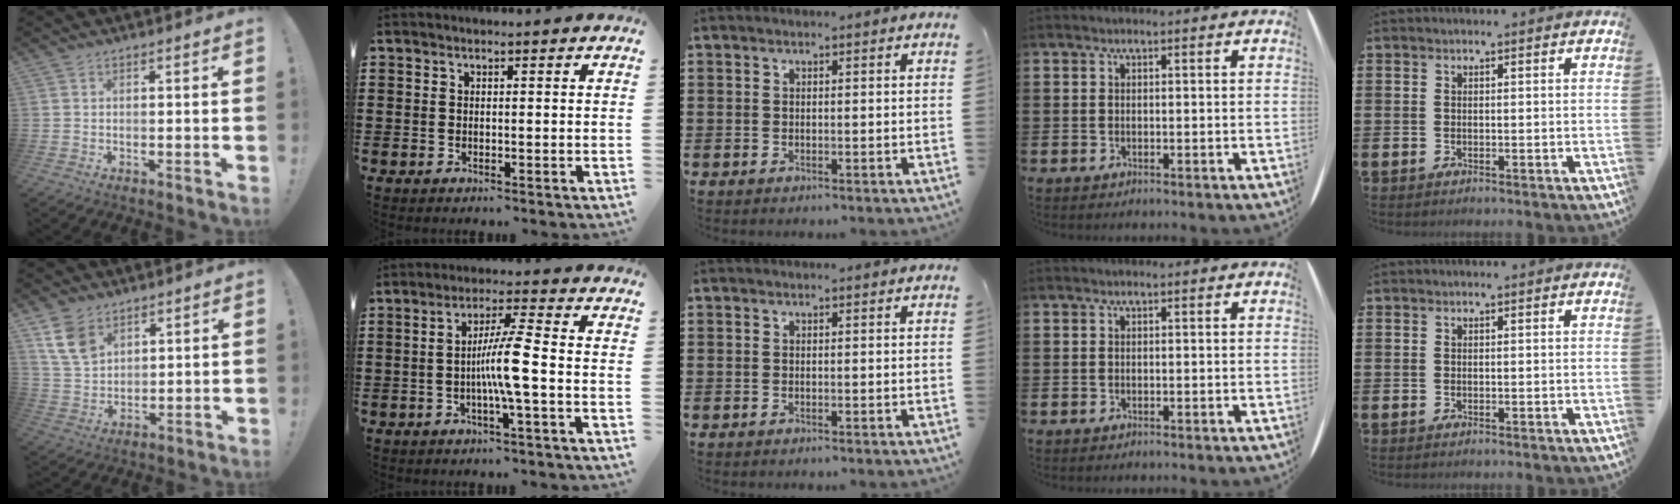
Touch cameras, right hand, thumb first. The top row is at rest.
{"thumb": {"total": 9.7, "force": [5.9, 6.1, 4.6], "torque": [-0.082, -0.021, 0.118]}, "index": {"total": 7.0, "force": [-1.4, -0.3, 6.8], "torque": [-0.128, -0.007, -0.032]}}